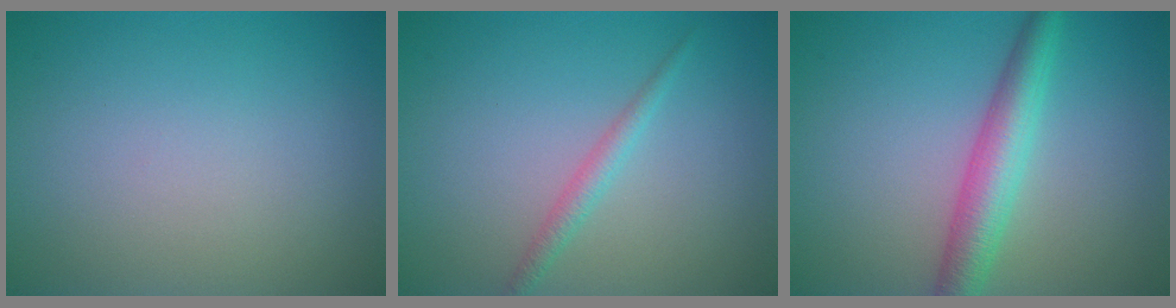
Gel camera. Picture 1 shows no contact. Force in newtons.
{"total": 1.5, "press": 1.5, "slide": 0.0}
{"total": 4.4, "press": 4.4, "slide": 0.1}